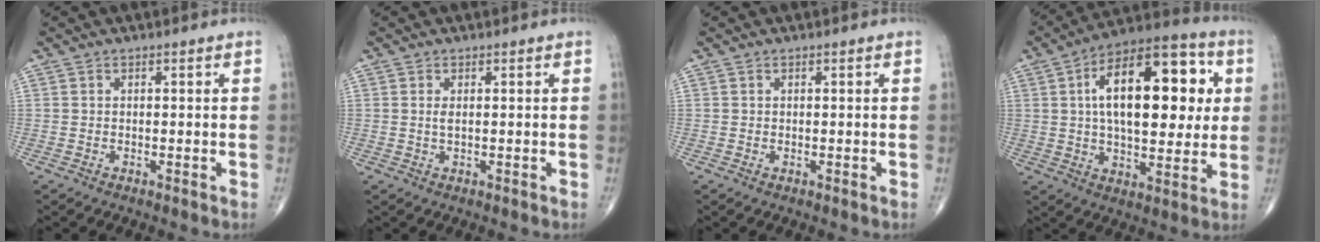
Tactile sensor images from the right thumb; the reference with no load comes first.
{"total": 1.2, "force": [0.2, 0.4, 1.1], "torque": [-0.025, -0.001, 0.008]}
{"total": 0.0}
{"total": 23.6, "force": [4.6, 11.6, 20.0], "torque": [-0.280, 0.008, 0.060]}